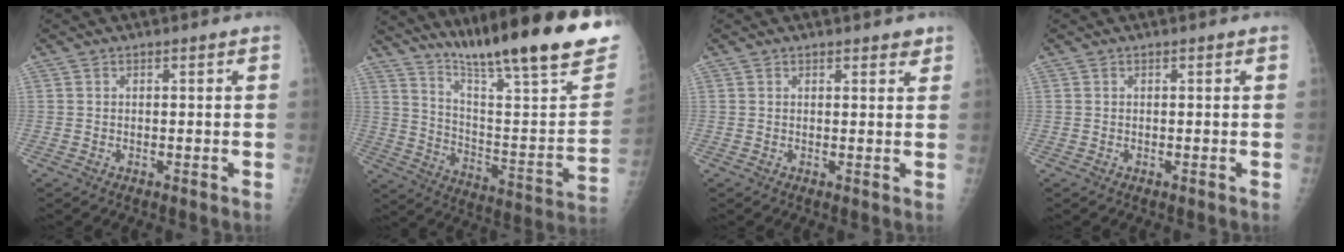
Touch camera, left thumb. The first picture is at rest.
{"total": 29.9, "force": [21.9, 4.2, 19.8], "torque": [-0.288, -0.102, 0.326]}
{"total": 1.8, "force": [1.5, 0.7, 0.8], "torque": [0.003, -0.008, 0.015]}
{"total": 0.0}